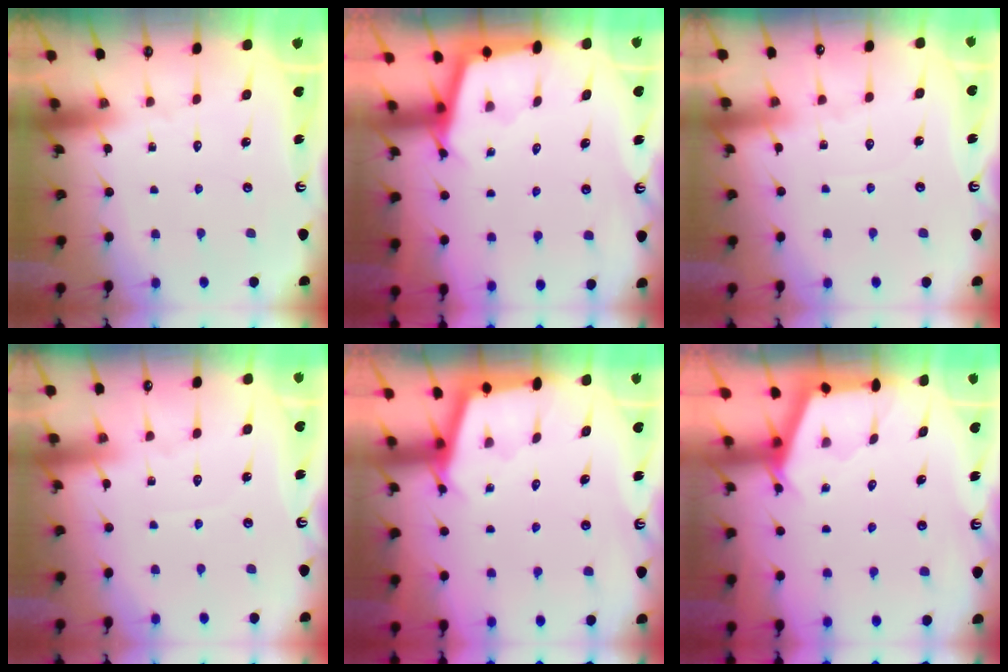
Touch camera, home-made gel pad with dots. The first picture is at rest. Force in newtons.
{"total": 2.3, "press": 2.3, "slide": 0.2}
{"total": 3.1, "press": 3.1, "slide": 0.4}
{"total": 2.0, "press": 2.0, "slide": 0.3}
{"total": 2.9, "press": 2.9, "slide": 0.3}
{"total": 2.4, "press": 2.4, "slide": 0.3}